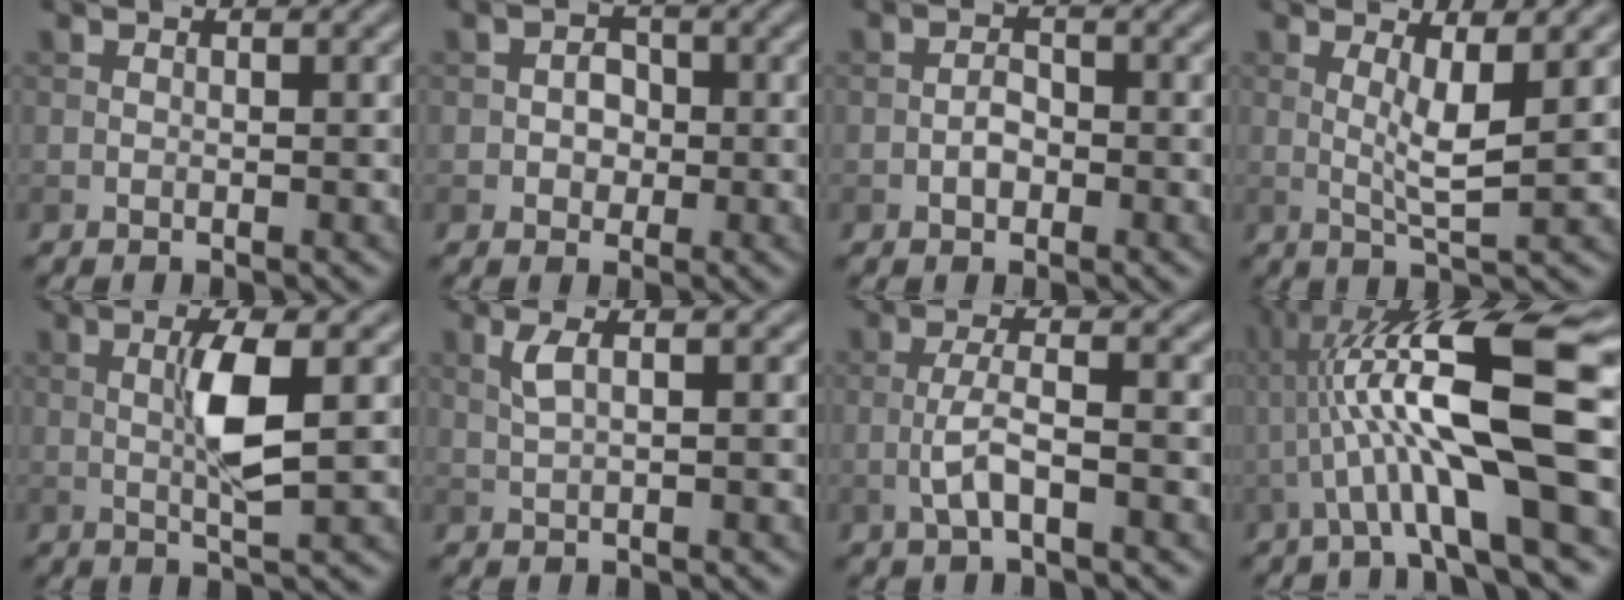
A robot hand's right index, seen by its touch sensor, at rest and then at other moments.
{"total": 2.1, "force": [-0.2, 1.8, 1.1], "torque": [-0.009, 0.003, -0.010]}
{"total": 1.6, "force": [-0.6, 1.0, 1.1], "torque": [-0.016, 0.004, -0.013]}
{"total": 3.4, "force": [0.8, 0.5, 3.3], "torque": [-0.061, -0.008, 0.017]}
{"total": 4.2, "force": [0.4, 0.7, 4.2], "torque": [-0.081, 0.003, 0.007]}
{"total": 1.8, "force": [0.7, 0.5, 1.6], "torque": [-0.038, 0.004, 0.014]}
{"total": 3.1, "force": [-1.1, 0.7, 2.8], "torque": [-0.059, 0.006, -0.027]}
{"total": 12.4, "force": [0.3, 1.9, 12.2], "torque": [-0.210, 0.026, 0.011]}